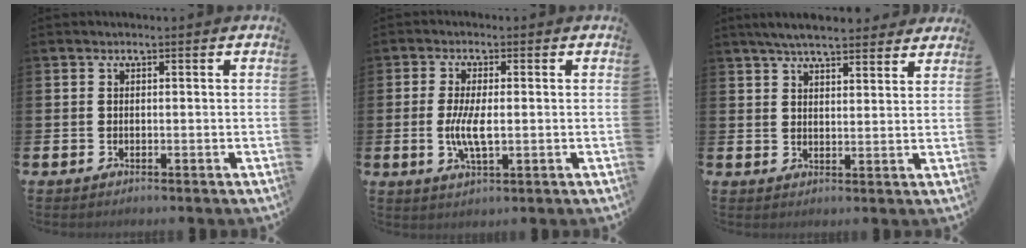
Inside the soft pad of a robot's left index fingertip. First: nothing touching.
{"total": 4.8, "force": [-0.2, 1.7, 4.5], "torque": [-0.081, -0.001, -0.008]}
{"total": 5.2, "force": [4.9, 0.8, 1.6], "torque": [-0.042, -0.017, 0.090]}